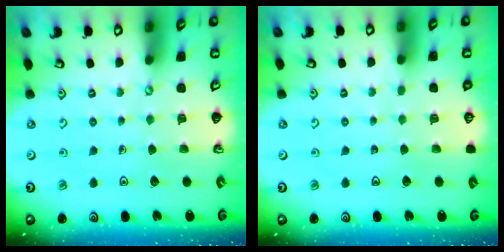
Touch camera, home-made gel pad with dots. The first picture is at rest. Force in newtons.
{"total": 0.0}